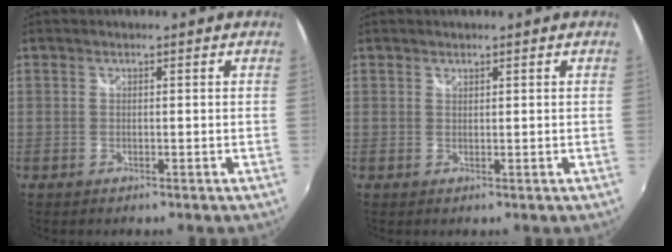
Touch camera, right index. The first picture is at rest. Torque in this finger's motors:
{"motor_torque": [-0.02, 0.11, -0.05, -0.01]}